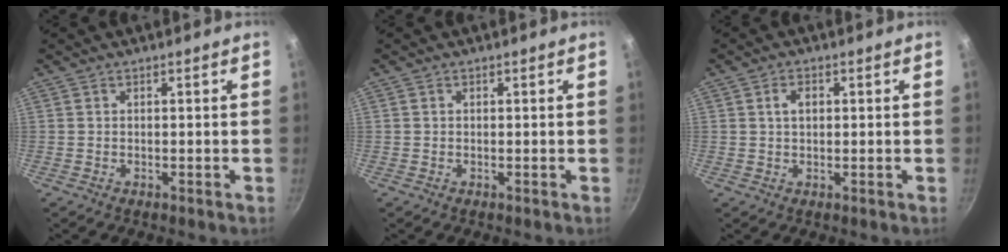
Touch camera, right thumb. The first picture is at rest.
{"total": 0.0}
{"total": 2.9, "force": [0.7, 1.9, 2.1], "torque": [-0.025, 0.004, 0.010]}